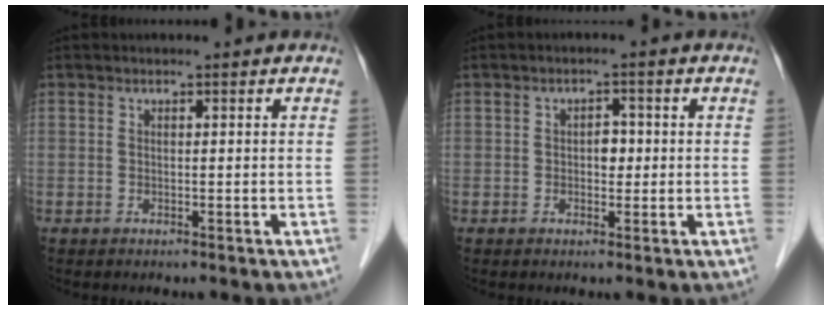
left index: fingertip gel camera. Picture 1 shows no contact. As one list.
[{"total": 2.2, "force": [-0.1, 1.4, 1.7], "torque": [-0.022, 0.005, -0.002]}]